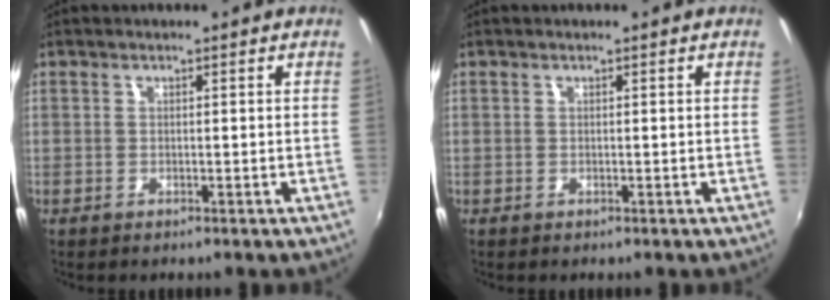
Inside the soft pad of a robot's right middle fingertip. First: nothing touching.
{"total": 0.0}